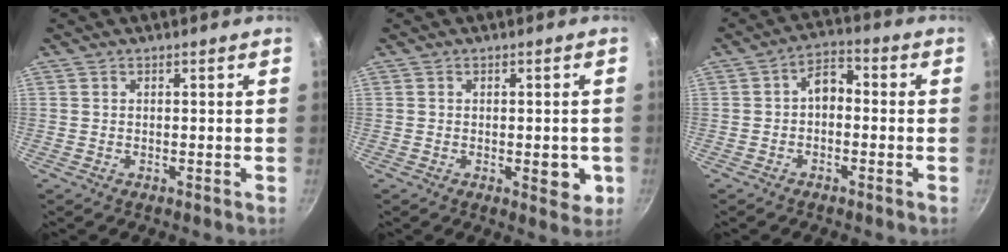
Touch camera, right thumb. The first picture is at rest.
{"total": 4.8, "force": [-0.9, 2.5, 3.9], "torque": [-0.030, -0.001, -0.011]}
{"total": 4.9, "force": [-0.6, 3.2, 3.6], "torque": [-0.041, 0.023, -0.020]}